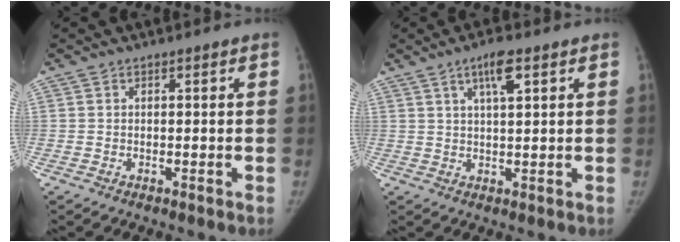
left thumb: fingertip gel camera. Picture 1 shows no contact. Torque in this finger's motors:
{"motor_torque": [-0.27, 0.04, 0.14, 0.46, -0.02]}